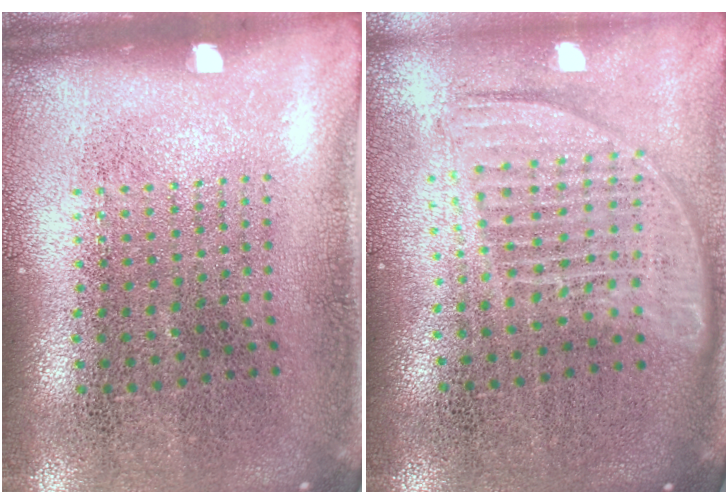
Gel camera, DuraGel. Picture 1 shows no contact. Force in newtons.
{"total": 1.7, "press": 1.4, "slide": 0.9}